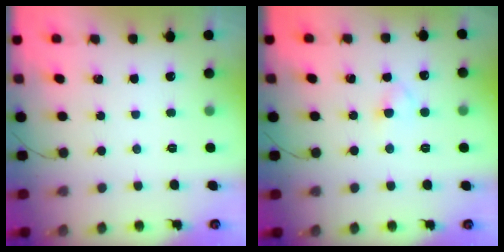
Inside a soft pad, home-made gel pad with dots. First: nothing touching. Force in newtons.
{"total": 2.9, "press": 2.7, "slide": 1.2}